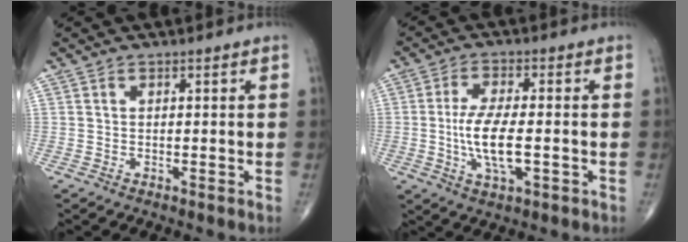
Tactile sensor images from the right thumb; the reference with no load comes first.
{"total": 9.0, "force": [-1.2, 3.4, 8.3], "torque": [-0.169, -0.001, -0.021]}